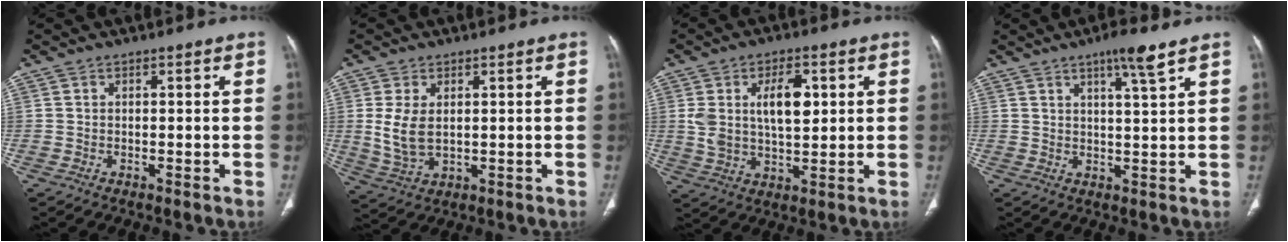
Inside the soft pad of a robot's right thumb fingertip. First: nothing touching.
{"total": 7.2, "force": [0.9, 4.4, 5.7], "torque": [-0.117, -0.009, 0.028]}
{"total": 10.4, "force": [2.6, 5.3, 8.6], "torque": [-0.144, -0.004, 0.052]}
{"total": 5.4, "force": [3.4, 0.0, 4.1], "torque": [-0.065, -0.020, 0.057]}